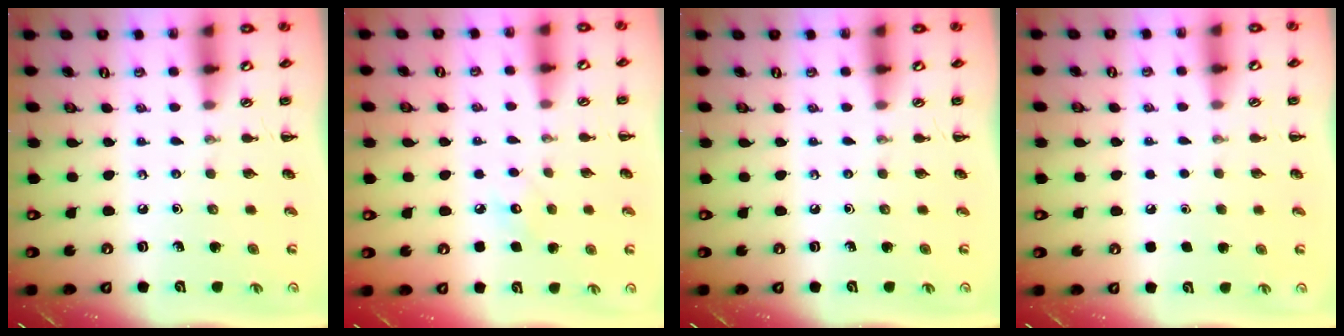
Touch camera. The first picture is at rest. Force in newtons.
{"total": 6.3, "press": 6.1, "slide": 1.6}
{"total": 0.0}
{"total": 1.8, "press": 1.7, "slide": 0.1}